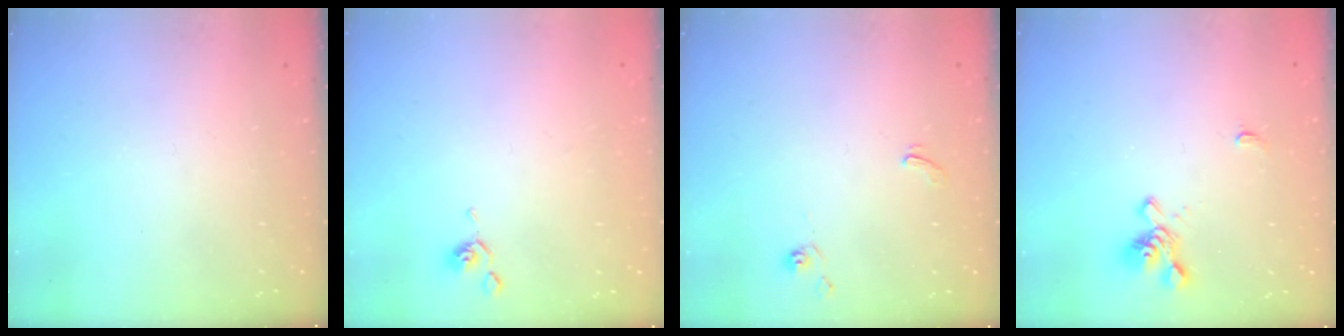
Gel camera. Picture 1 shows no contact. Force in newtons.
{"total": 1.0, "press": 0.9, "slide": 0.3}
{"total": 2.6, "press": 2.6, "slide": 0.5}
{"total": 1.2, "press": 0.2, "slide": 1.2}